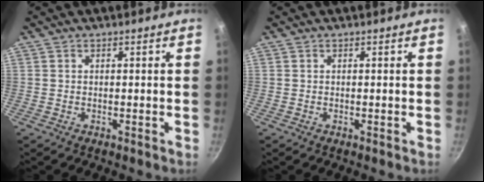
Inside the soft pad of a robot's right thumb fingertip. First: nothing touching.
{"total": 0.0}